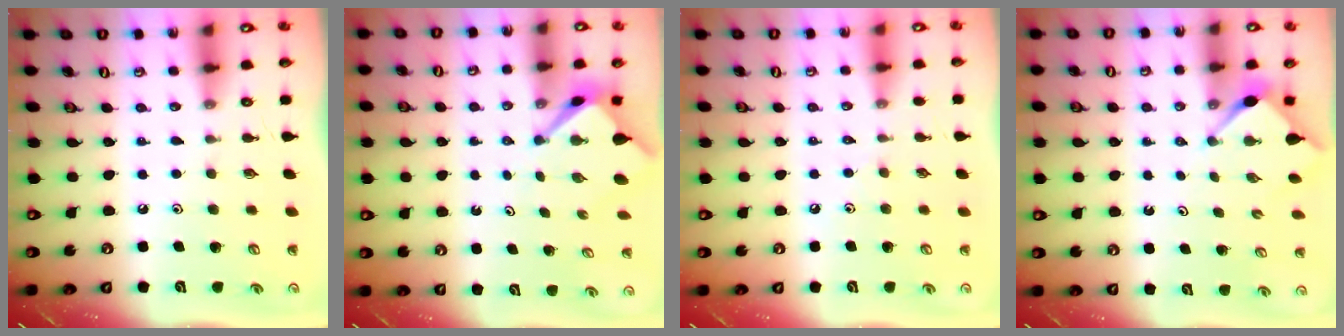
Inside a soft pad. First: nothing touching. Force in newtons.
{"total": 3.2, "press": 3.2, "slide": 0.3}
{"total": 2.4, "press": 2.3, "slide": 0.5}
{"total": 2.9, "press": 2.9, "slide": 0.4}